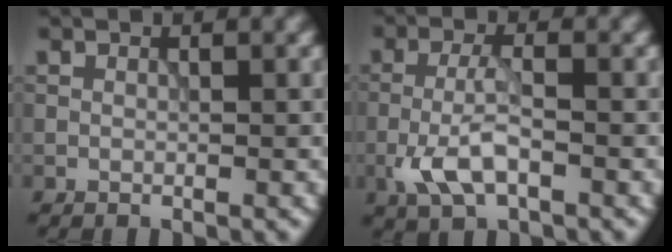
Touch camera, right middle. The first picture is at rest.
{"total": 4.1, "force": [-1.7, 1.4, 3.4], "torque": [-0.075, 0.000, -0.040]}